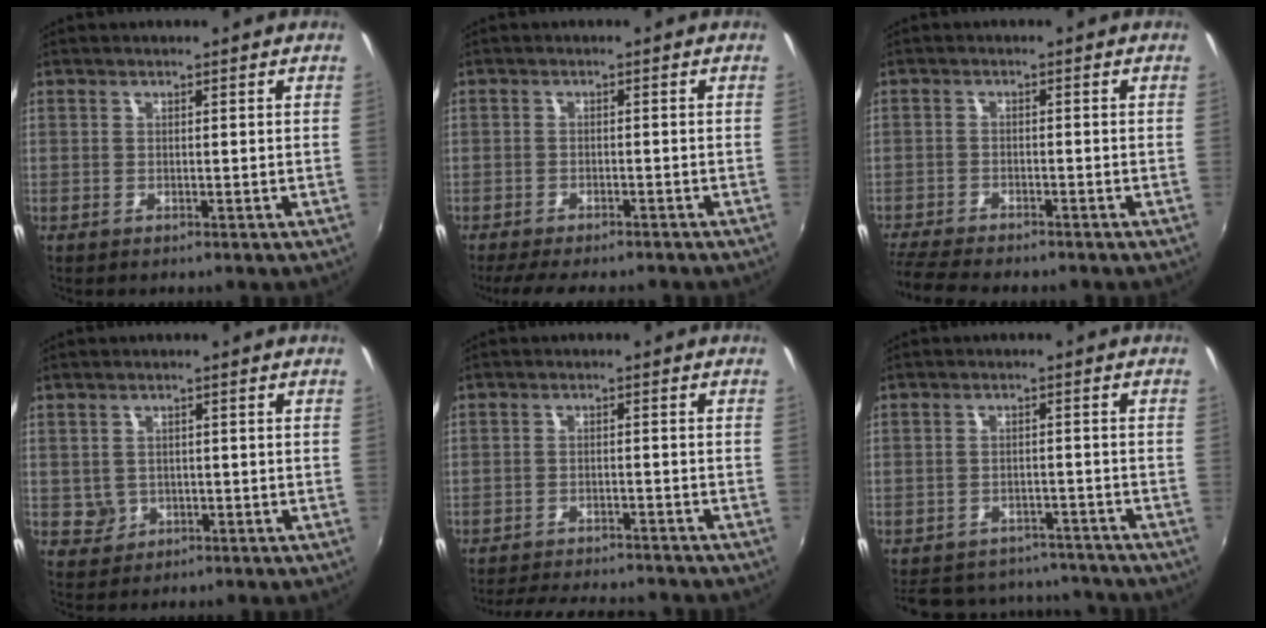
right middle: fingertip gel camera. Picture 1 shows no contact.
{"total": 8.2, "force": [-7.0, 2.2, 3.8], "torque": [-0.090, -0.015, -0.108]}
{"total": 8.8, "force": [-7.9, 1.3, 3.7], "torque": [-0.101, -0.029, -0.135]}
{"total": 3.1, "force": [-0.4, 3.0, 0.6], "torque": [-0.014, 0.002, 0.000]}
{"total": 13.2, "force": [-11.9, 2.5, 5.1], "torque": [-0.108, -0.012, -0.166]}
{"total": 17.2, "force": [-14.8, 6.8, 5.4], "torque": [-0.128, 0.028, -0.189]}